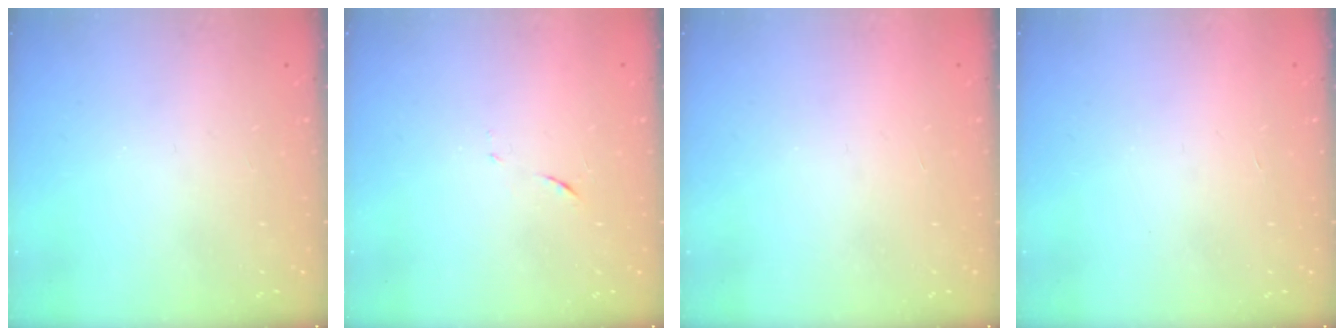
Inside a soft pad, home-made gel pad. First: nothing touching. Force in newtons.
{"total": 6.7, "press": 6.6, "slide": 0.6}
{"total": 1.6, "press": 1.6, "slide": 0.1}
{"total": 1.6, "press": 1.6, "slide": 0.1}